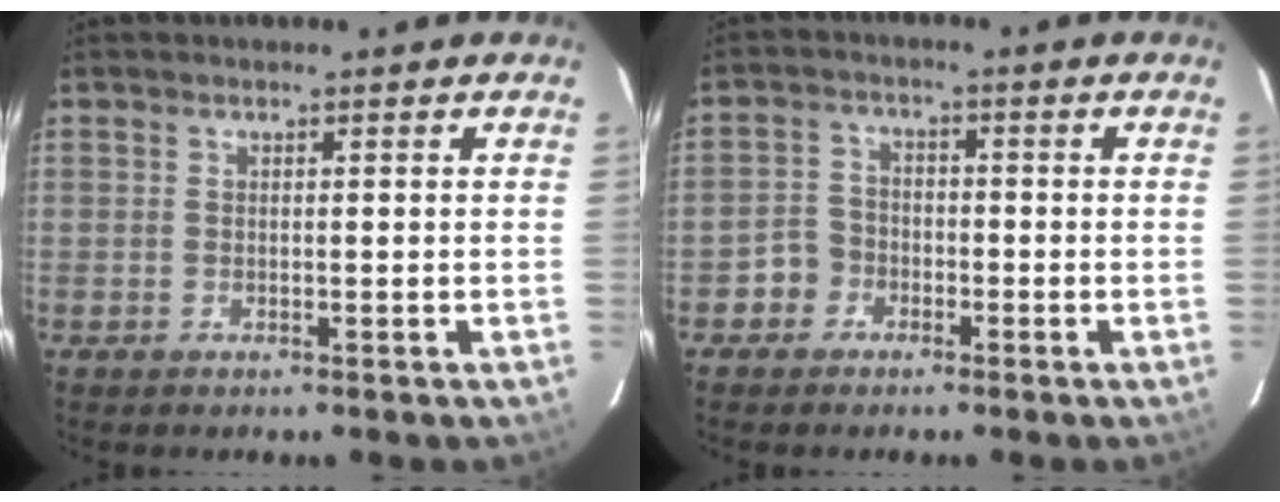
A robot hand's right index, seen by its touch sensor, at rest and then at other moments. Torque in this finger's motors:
{"motor_torque": [0.17, -0.26, -0.15, -0.11]}